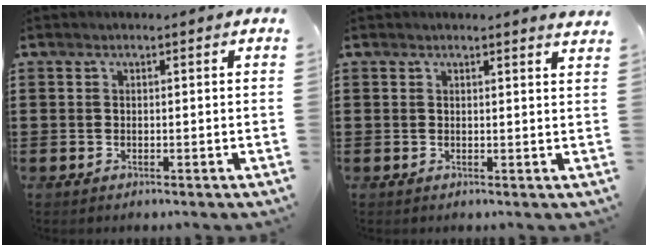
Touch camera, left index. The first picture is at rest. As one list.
[{"total": 1.4, "force": [1.3, -0.1, 0.4], "torque": [-0.004, -0.005, 0.024]}]